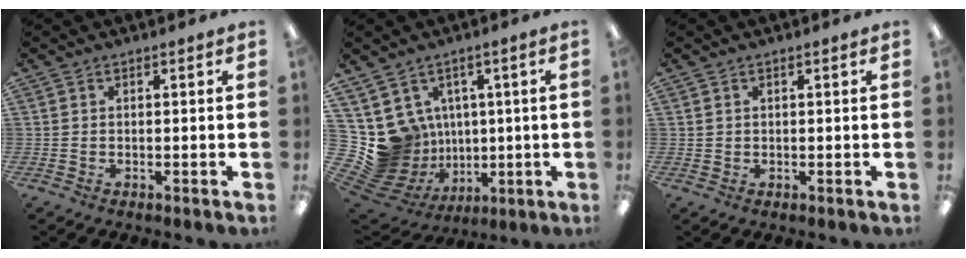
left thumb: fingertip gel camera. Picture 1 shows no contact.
{"total": 12.2, "force": [1.0, 11.8, 2.9], "torque": [-0.094, -0.032, 0.049]}
{"total": 0.8, "force": [0.4, 0.7, 0.0], "torque": [0.000, 0.003, 0.008]}